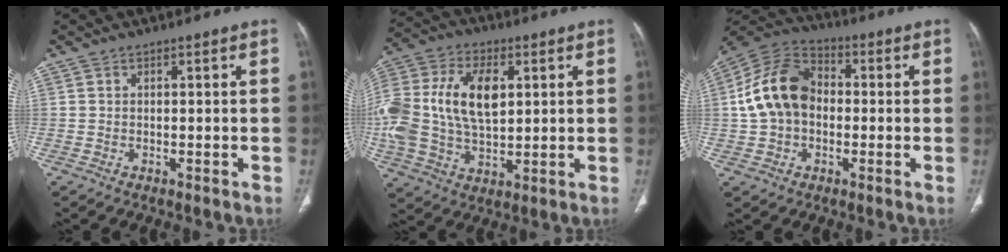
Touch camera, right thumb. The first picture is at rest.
{"total": 22.3, "force": [3.4, 13.7, 17.3], "torque": [-0.389, 0.012, 0.063]}
{"total": 13.9, "force": [0.0, 10.3, 9.4], "torque": [-0.167, 0.034, -0.011]}